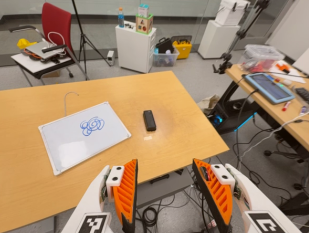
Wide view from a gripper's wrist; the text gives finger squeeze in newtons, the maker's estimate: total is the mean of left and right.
{"total": 0.0}